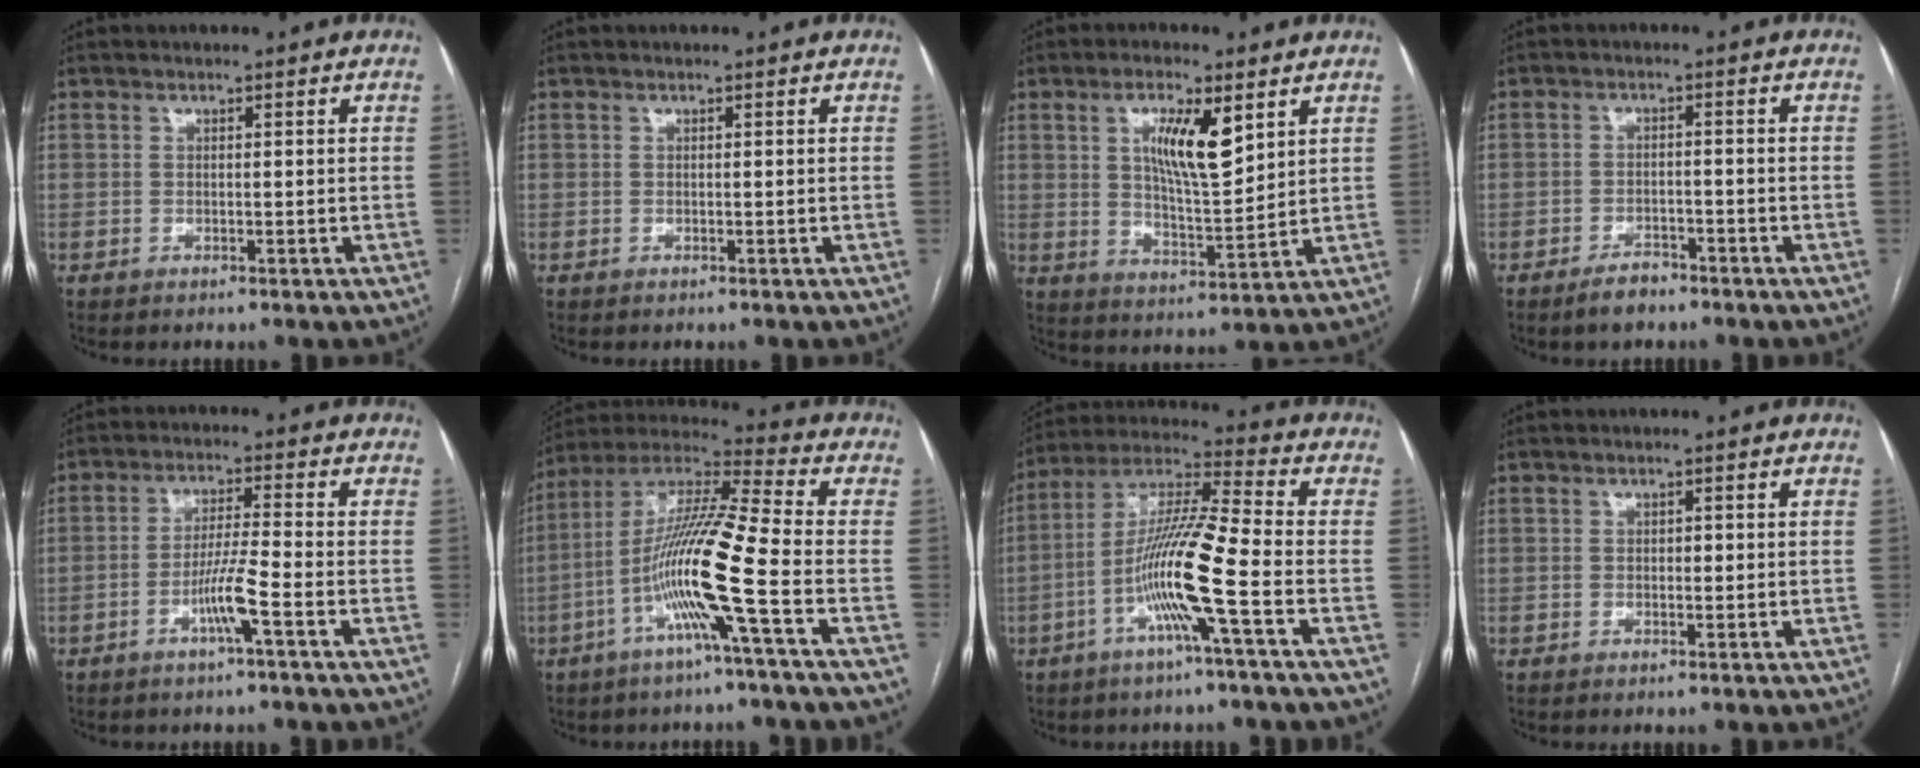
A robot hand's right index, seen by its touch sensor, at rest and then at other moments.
{"total": 0.0}
{"total": 9.3, "force": [3.9, 2.2, 8.2], "torque": [-0.146, -0.003, 0.072]}
{"total": 3.5, "force": [-2.8, 1.4, 1.5], "torque": [-0.028, 0.001, -0.045]}
{"total": 5.5, "force": [-2.6, -0.6, 4.9], "torque": [-0.095, 0.000, -0.050]}
{"total": 14.7, "force": [-4.8, -1.3, 13.8], "torque": [-0.267, 0.003, -0.102]}
{"total": 12.9, "force": [-4.4, -0.7, 12.2], "torque": [-0.236, 0.007, -0.091]}
{"total": 0.6, "force": [0.0, 0.4, 0.5], "torque": [-0.005, 0.001, 0.000]}